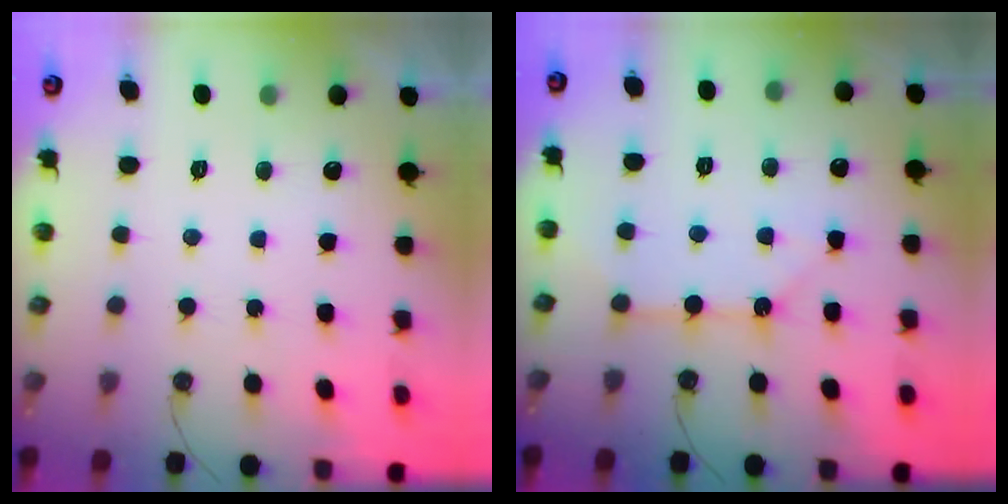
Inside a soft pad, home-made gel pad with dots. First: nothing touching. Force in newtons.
{"total": 7.7, "press": 7.7, "slide": 0.8}